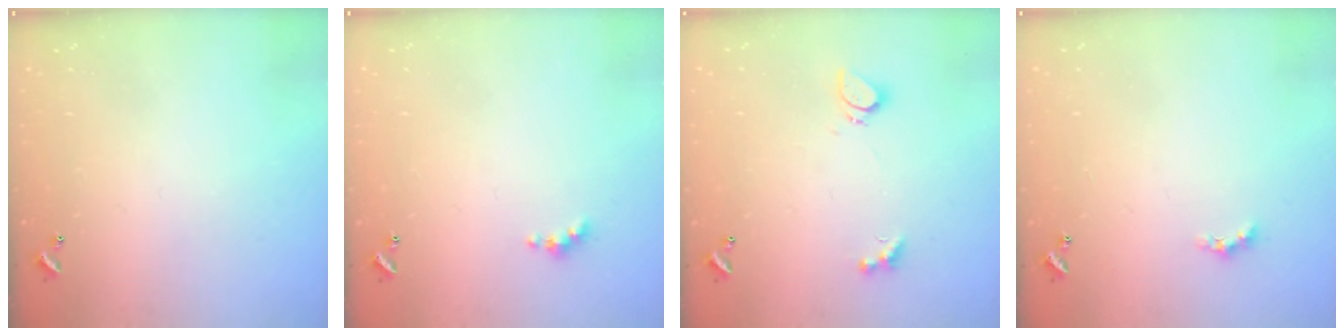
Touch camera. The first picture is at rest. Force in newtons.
{"total": 2.5, "press": 2.5, "slide": 0.5}
{"total": 4.0, "press": 3.9, "slide": 0.7}
{"total": 0.8, "press": 0.7, "slide": 0.4}